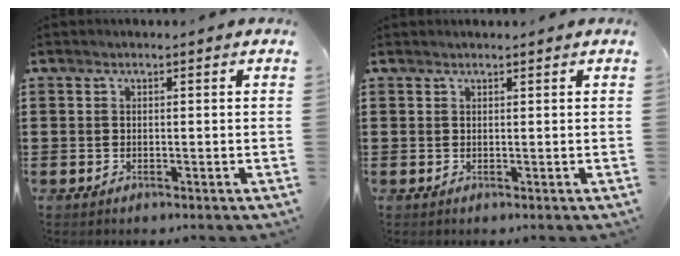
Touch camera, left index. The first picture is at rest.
{"total": 0.6, "force": [0.6, 0.1, 0.1], "torque": [-0.004, -0.001, 0.011]}